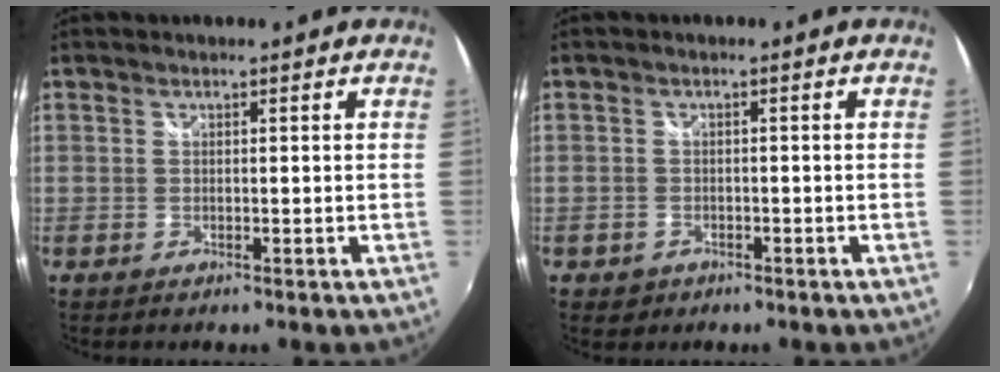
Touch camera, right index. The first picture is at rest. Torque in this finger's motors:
{"motor_torque": [0.29, -0.23, -0.01, -0.02]}